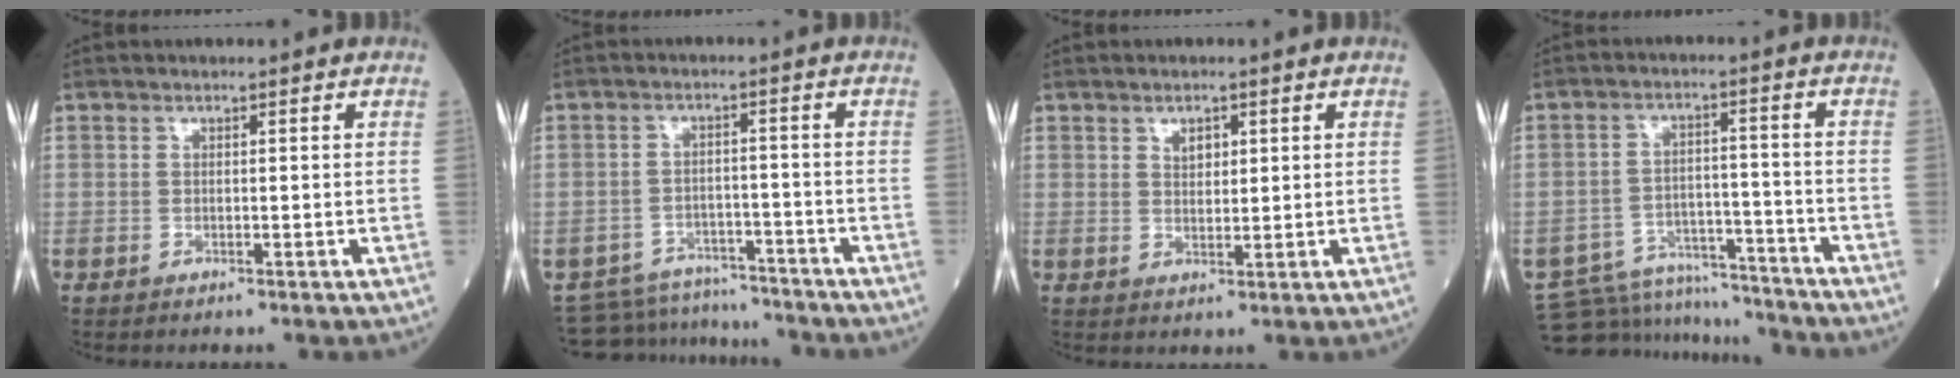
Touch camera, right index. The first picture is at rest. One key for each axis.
{"total": 10.4, "fx": -9.9, "fy": 3.1, "fz": 0.0, "tx": 0.003, "ty": 0.025, "tz": -0.140}
{"total": 2.2, "fx": 1.1, "fy": 1.3, "fz": 1.5, "tx": -0.023, "ty": 0.001, "tz": 0.020}
{"total": 13.0, "fx": -12.6, "fy": 3.0, "fz": 0.6, "tx": -0.009, "ty": 0.026, "tz": -0.190}